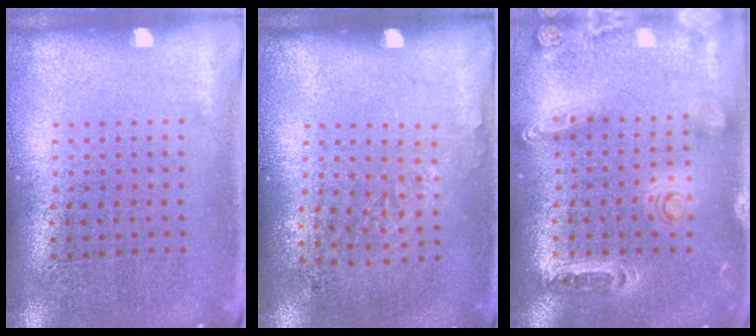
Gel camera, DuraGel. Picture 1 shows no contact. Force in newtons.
{"total": 1.0, "press": 0.7, "slide": 0.6}
{"total": 1.3, "press": 1.3, "slide": 0.3}